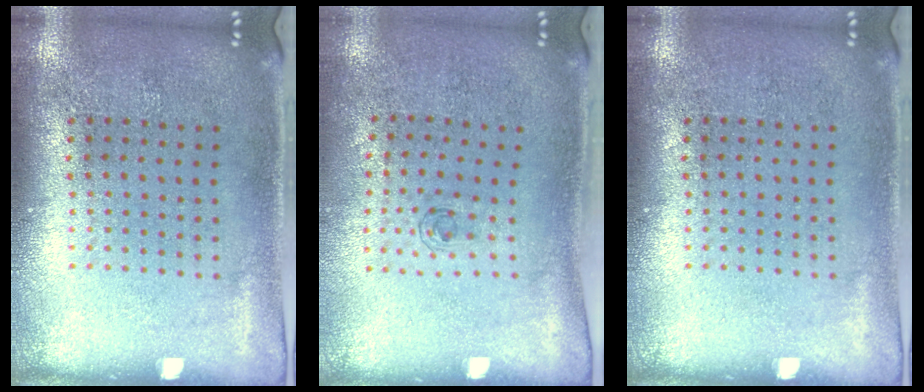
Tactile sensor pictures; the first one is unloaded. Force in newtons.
{"total": 0.5, "press": 0.3, "slide": 0.5}
{"total": 0.0}